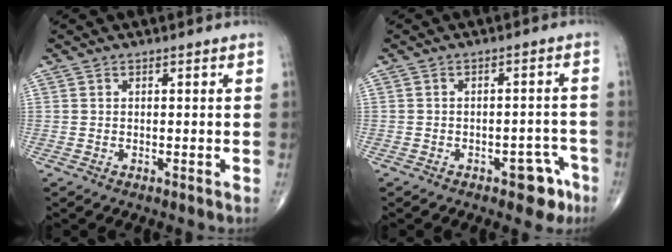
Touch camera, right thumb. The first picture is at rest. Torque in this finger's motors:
{"motor_torque": [3.87, 1.14, 1.11, -1.65, 0.12]}